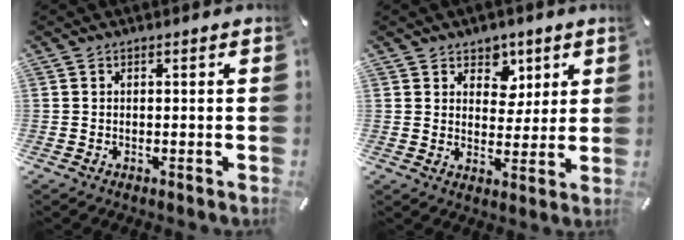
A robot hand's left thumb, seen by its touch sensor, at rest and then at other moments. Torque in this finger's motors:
{"motor_torque": [0.47, -0.06, 0.01, -0.16, 0.06]}